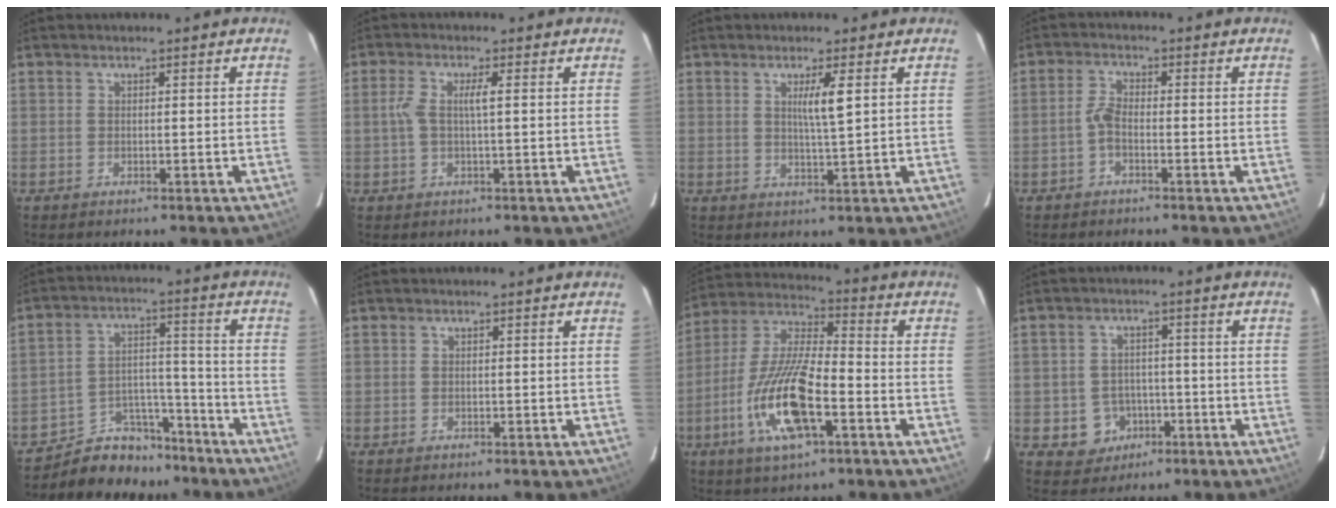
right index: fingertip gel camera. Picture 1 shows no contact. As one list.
[{"total": 3.5, "force": [0.3, 0.4, 3.4], "torque": [-0.074, 0.008, 0.007]}, {"total": 3.7, "force": [1.2, -0.4, 3.5], "torque": [-0.065, -0.007, 0.020]}, {"total": 2.6, "force": [-1.0, 0.9, 2.2], "torque": [-0.048, 0.003, -0.023]}, {"total": 9.5, "force": [-8.7, 3.8, 0.2], "torque": [0.005, 0.046, -0.146]}, {"total": 0.0}, {"total": 15.6, "force": [-5.6, 3.6, 14.1], "torque": [-0.294, -0.007, -0.101]}, {"total": 5.5, "force": [-1.8, 5.1, 1.0], "torque": [-0.014, 0.009, -0.018]}]